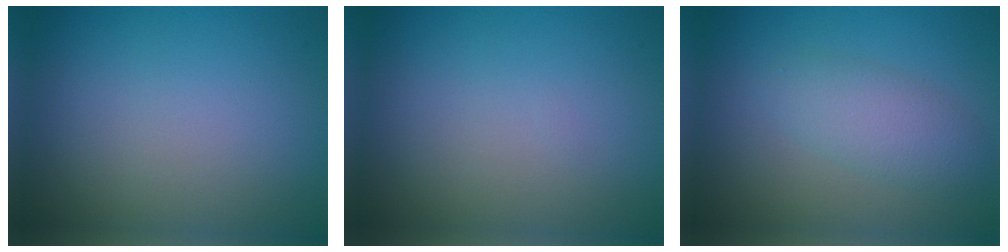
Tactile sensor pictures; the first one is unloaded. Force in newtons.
{"total": 0.0}
{"total": 2.8, "press": 2.8, "slide": 0.1}